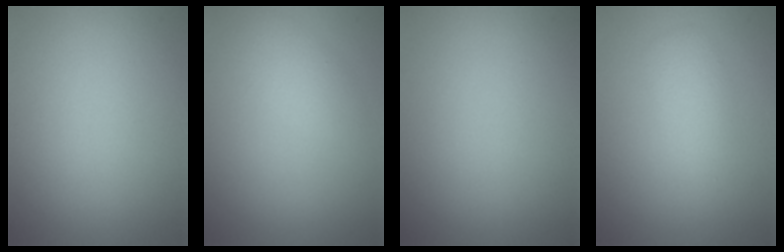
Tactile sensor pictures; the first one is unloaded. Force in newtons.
{"total": 2.0, "press": 2.0, "slide": 0.2}
{"total": 0.0}
{"total": 2.1, "press": 2.1, "slide": 0.1}